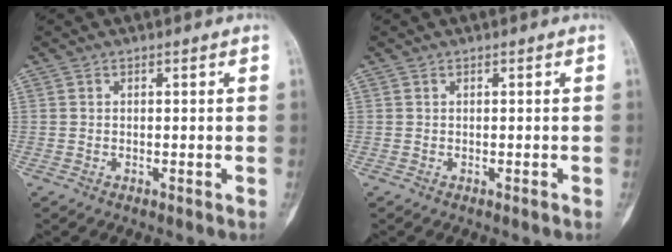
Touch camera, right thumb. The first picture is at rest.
{"total": 0.0}